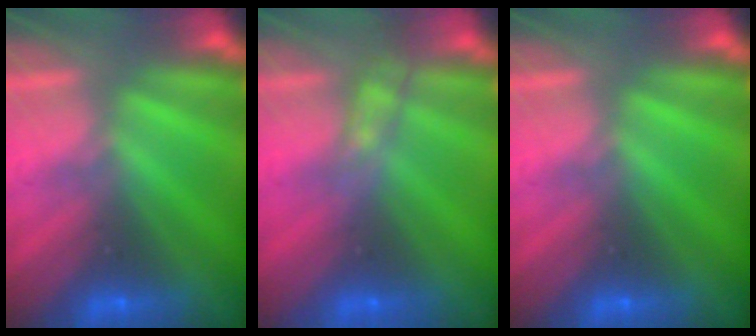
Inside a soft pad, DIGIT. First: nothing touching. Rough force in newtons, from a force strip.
{"total": 2.8}
{"total": 0.0}